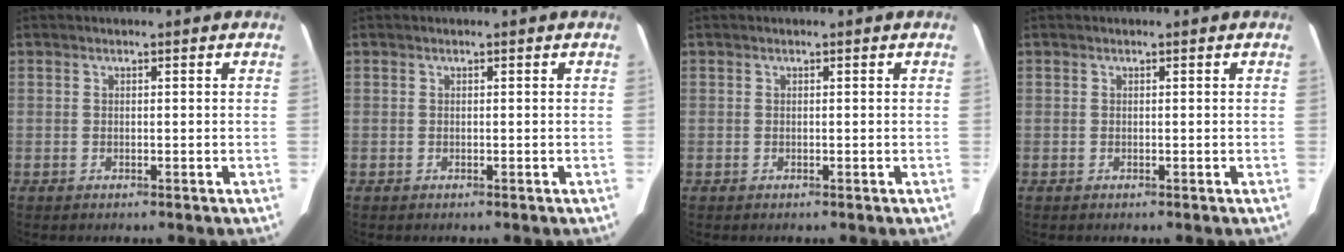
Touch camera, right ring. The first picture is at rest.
{"total": 0.0}
{"total": 0.0}
{"total": 0.0}